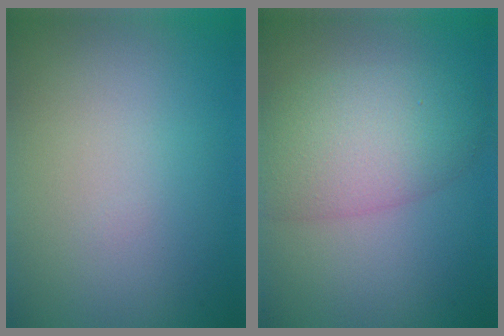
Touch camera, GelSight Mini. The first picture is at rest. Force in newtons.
{"total": 6.6, "press": 6.6, "slide": 0.4}